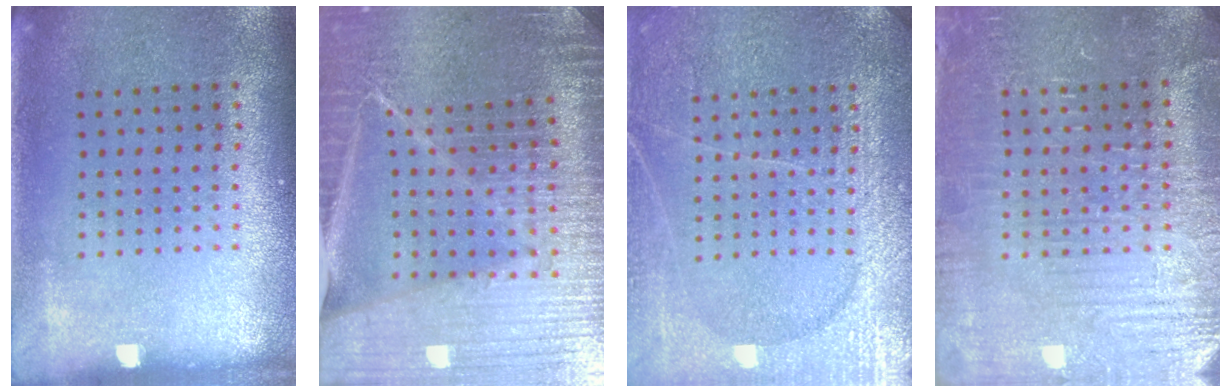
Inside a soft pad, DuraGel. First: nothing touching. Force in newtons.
{"total": 5.0, "press": 4.7, "slide": 1.9}
{"total": 3.6, "press": 3.6, "slide": 0.5}
{"total": 4.0, "press": 3.9, "slide": 0.9}